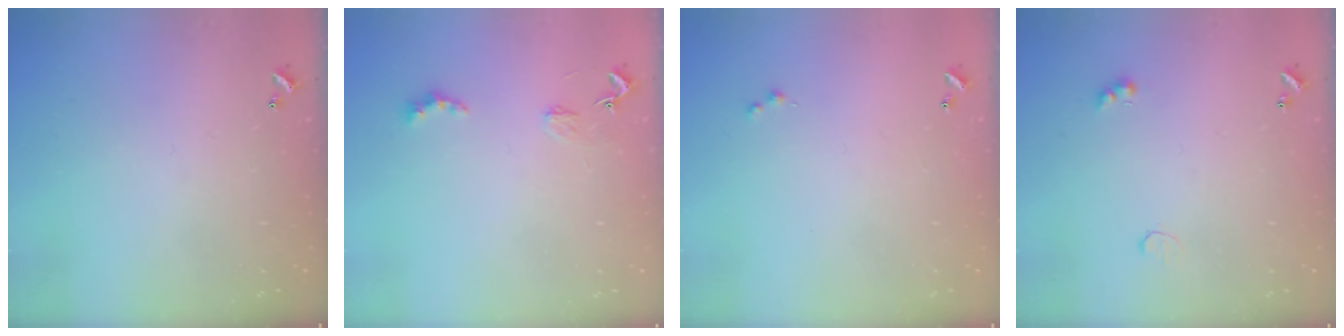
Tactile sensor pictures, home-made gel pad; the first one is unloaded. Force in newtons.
{"total": 2.8, "press": 2.7, "slide": 0.5}
{"total": 0.0}
{"total": 2.5, "press": 2.4, "slide": 0.7}